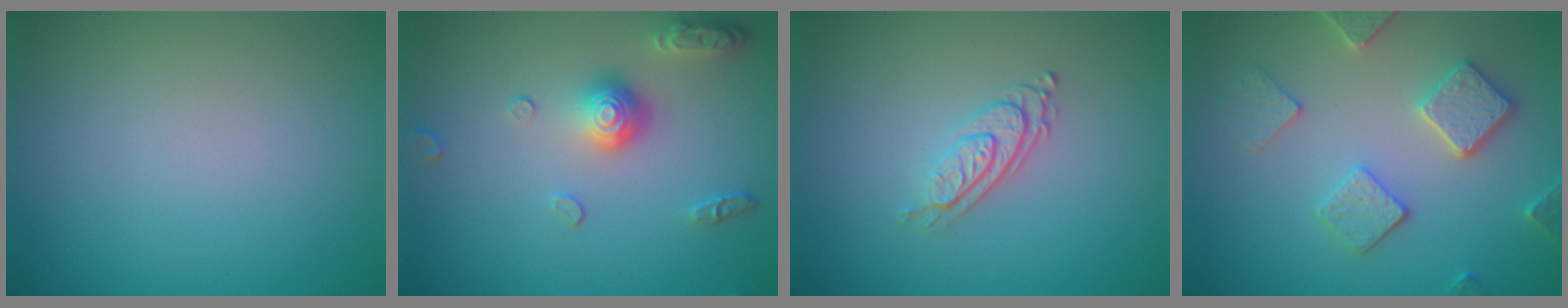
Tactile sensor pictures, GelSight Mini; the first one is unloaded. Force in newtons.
{"total": 3.7, "press": 2.9, "slide": 2.4}
{"total": 2.8, "press": 2.0, "slide": 2.1}
{"total": 3.9, "press": 3.7, "slide": 1.3}